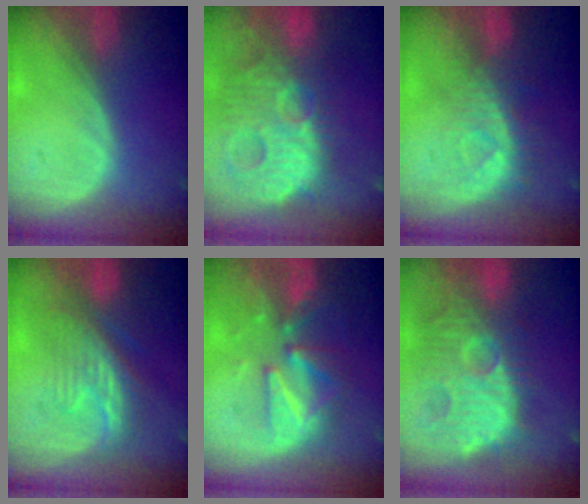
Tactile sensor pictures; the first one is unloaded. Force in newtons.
{"total": 14.8, "press": 12.8, "slide": 7.4}
{"total": 8.0, "press": 7.2, "slide": 3.5}
{"total": 8.2, "press": 7.9, "slide": 1.8}
{"total": 9.7, "press": 8.6, "slide": 4.4}
{"total": 13.5, "press": 12.4, "slide": 5.3}